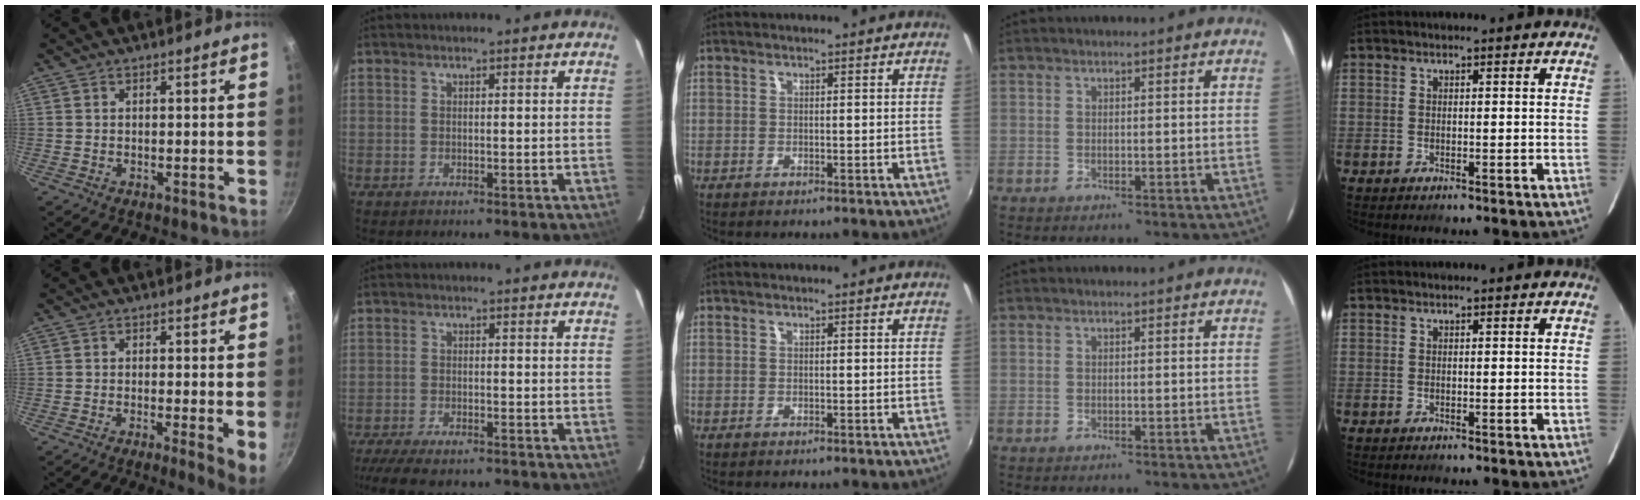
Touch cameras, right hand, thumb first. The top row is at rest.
{"thumb": {"total": 4.8, "force": [-0.6, 0.7, 4.7], "torque": [-0.058, -0.012, -0.009]}, "index": {"total": 9.7, "force": [-8.3, 2.3, 4.6], "torque": [-0.112, -0.029, -0.139]}}